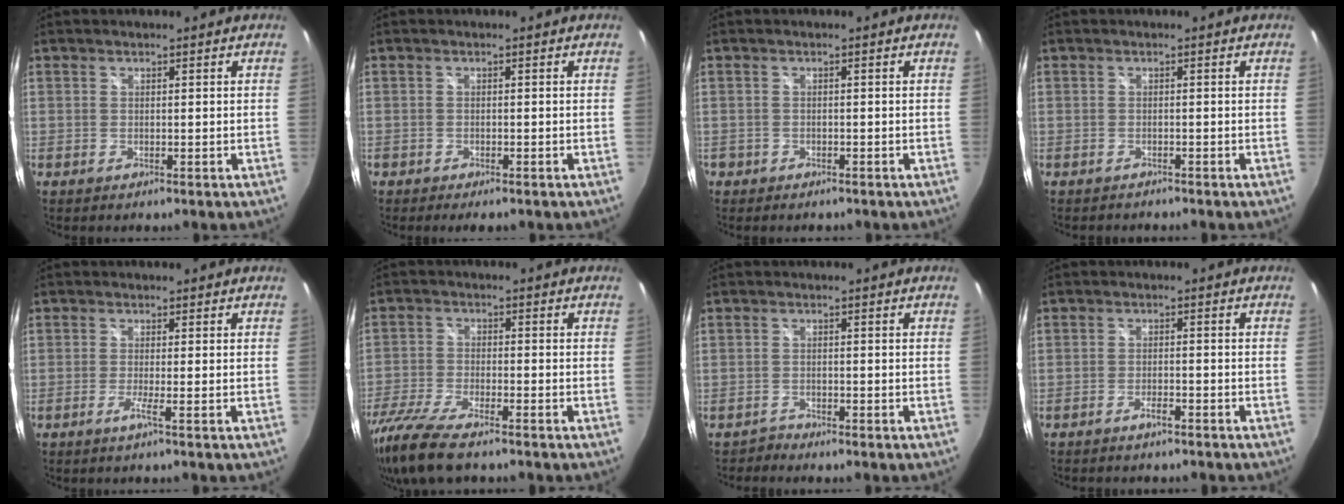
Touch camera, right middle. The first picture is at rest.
{"total": 2.2, "force": [-1.7, 0.7, 1.1], "torque": [-0.021, -0.013, -0.027]}
{"total": 1.7, "force": [-1.1, 1.4, 0.2], "torque": [-0.013, -0.001, -0.015]}
{"total": 1.4, "force": [-1.4, 0.3, 0.2], "torque": [-0.007, -0.005, -0.020]}
{"total": 1.5, "force": [-0.7, -0.7, 1.2], "torque": [-0.019, -0.008, -0.020]}
{"total": 13.6, "force": [-10.7, 2.9, 7.9], "torque": [-0.182, -0.043, -0.200]}
{"total": 1.4, "force": [-1.3, 0.2, -0.4], "torque": [0.008, 0.001, -0.026]}
{"total": 2.5, "force": [-2.2, 0.5, 1.0], "torque": [-0.029, 0.000, -0.035]}